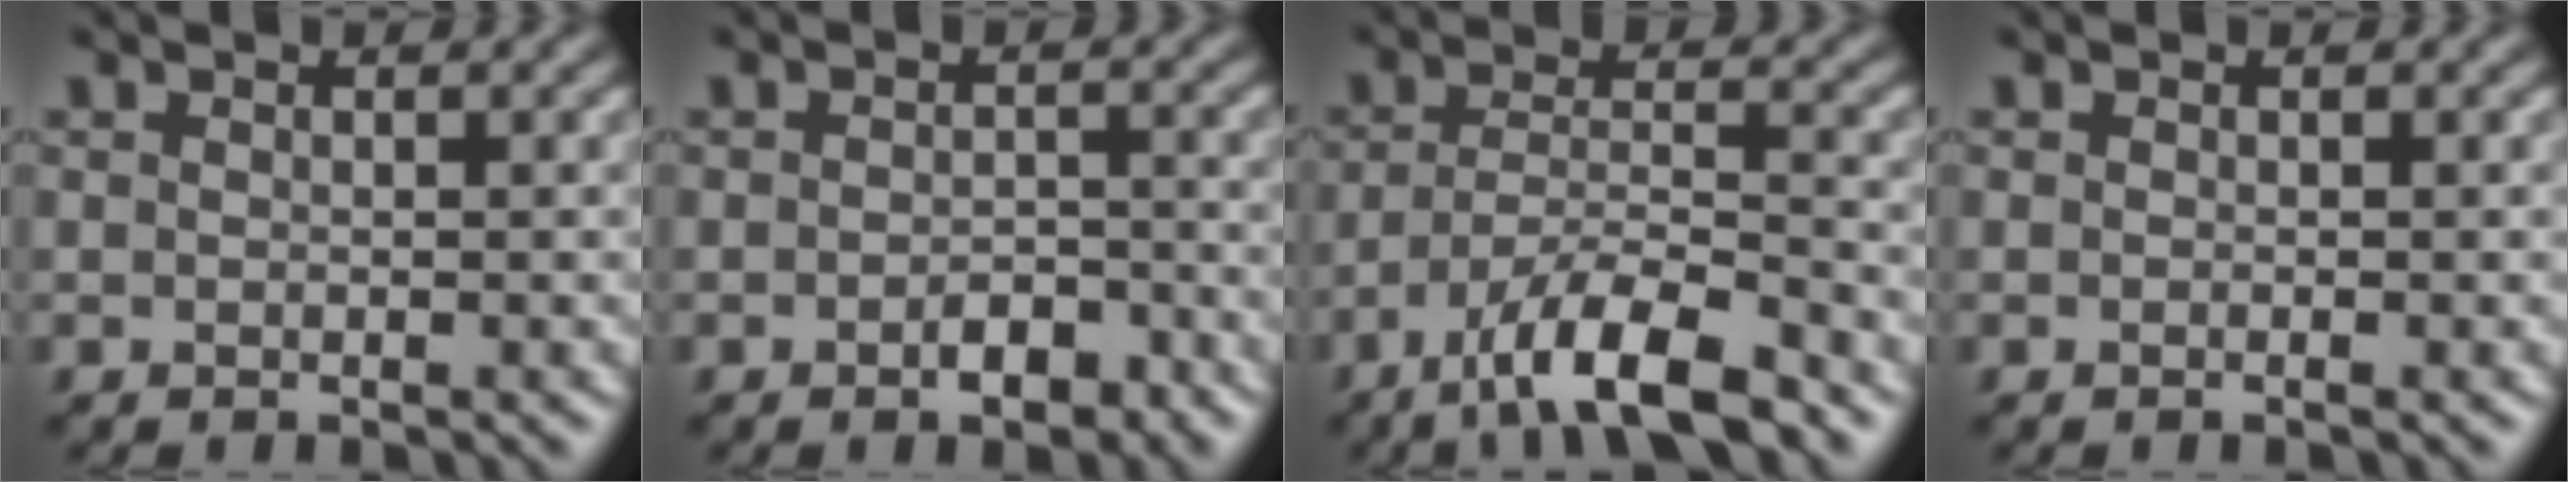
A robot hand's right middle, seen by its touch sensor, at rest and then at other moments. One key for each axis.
{"total": 2.5, "fx": -1.4, "fy": 1.2, "fz": 1.7, "tx": -0.024, "ty": 0.003, "tz": -0.021}
{"total": 7.9, "fx": -5.5, "fy": 1.8, "fz": 5.5, "tx": -0.090, "ty": 0.002, "tz": -0.096}
{"total": 0.6, "fx": -0.2, "fy": 0.1, "fz": 0.5, "tx": -0.006, "ty": -0.006, "tz": -0.006}